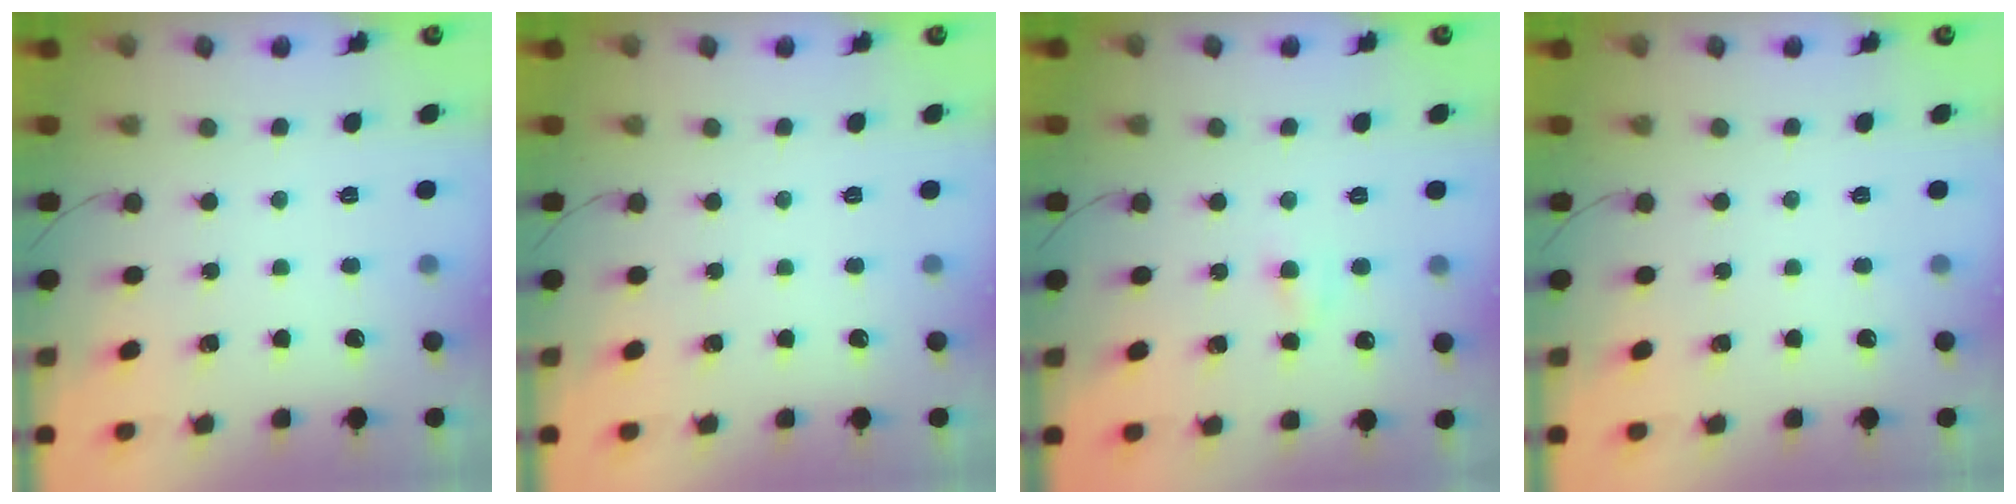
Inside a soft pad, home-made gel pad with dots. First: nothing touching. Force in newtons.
{"total": 0.0}
{"total": 3.0, "press": 2.8, "slide": 1.2}
{"total": 0.0}